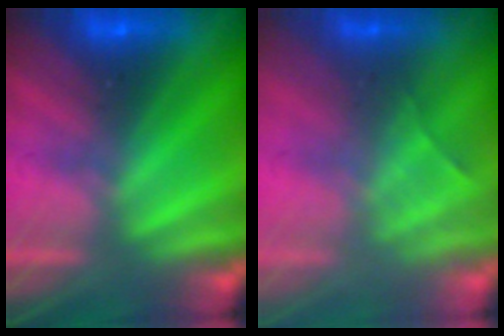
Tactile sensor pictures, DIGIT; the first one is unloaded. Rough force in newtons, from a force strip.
{"total": 2.2}